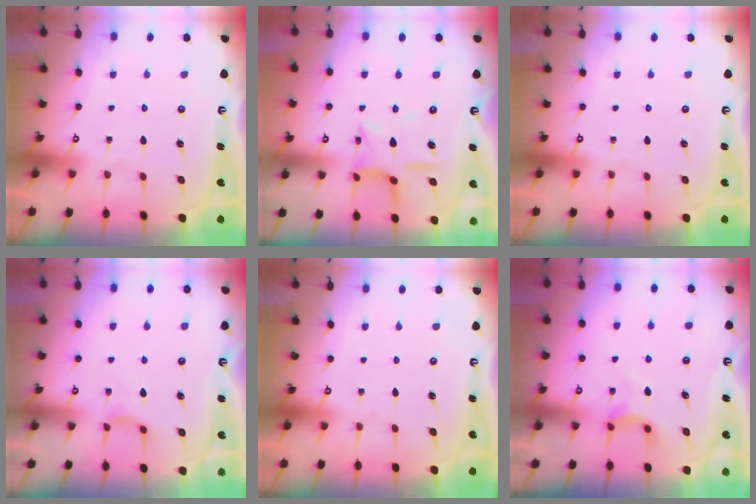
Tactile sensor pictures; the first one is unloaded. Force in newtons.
{"total": 12.0, "press": 12.0, "slide": 0.9}
{"total": 0.0}
{"total": 4.2, "press": 4.2, "slide": 0.7}
{"total": 0.0}
{"total": 4.9, "press": 4.9, "slide": 0.4}